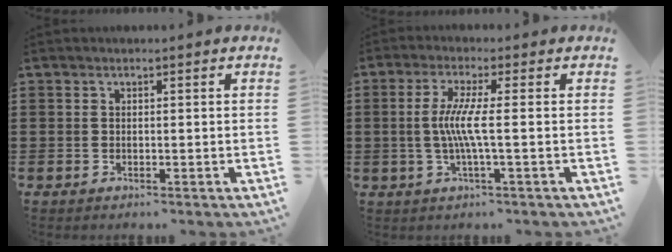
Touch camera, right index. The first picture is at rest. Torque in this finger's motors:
{"motor_torque": [0.86, -0.33, 0.32, 0.21]}